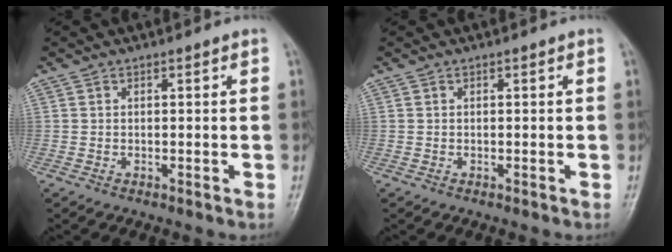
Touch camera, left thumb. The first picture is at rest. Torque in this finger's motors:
{"motor_torque": [0.00, 0.00, -0.03, -0.02, 0.01]}